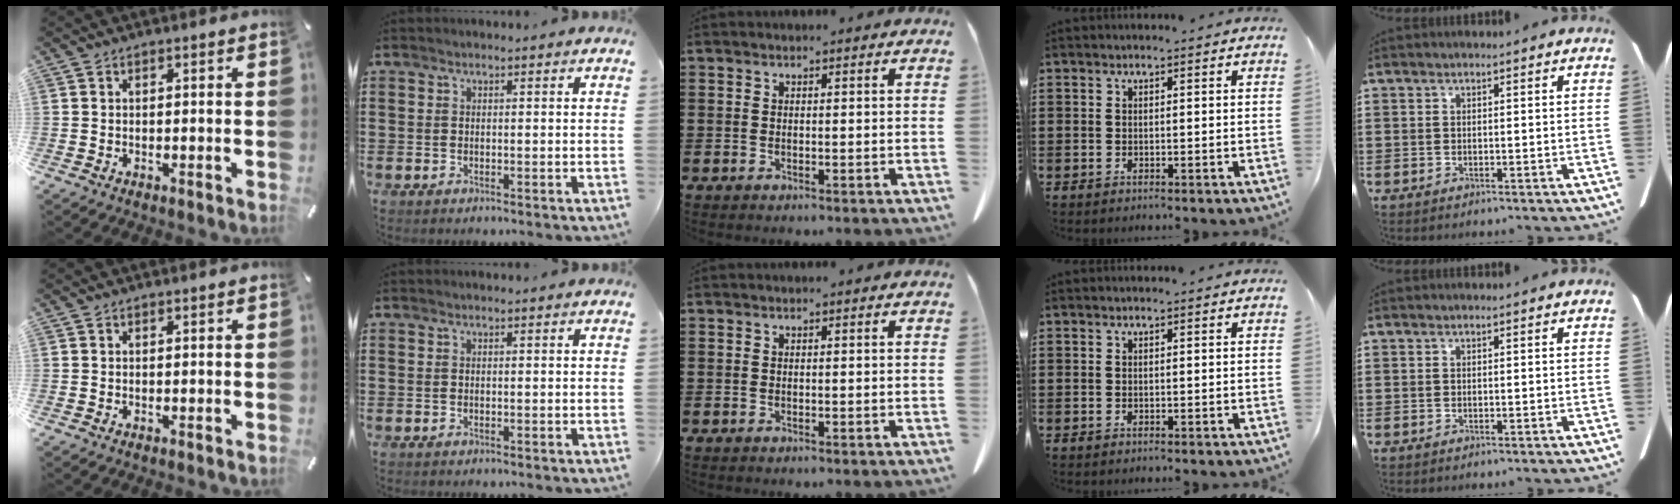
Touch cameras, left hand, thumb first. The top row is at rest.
{}